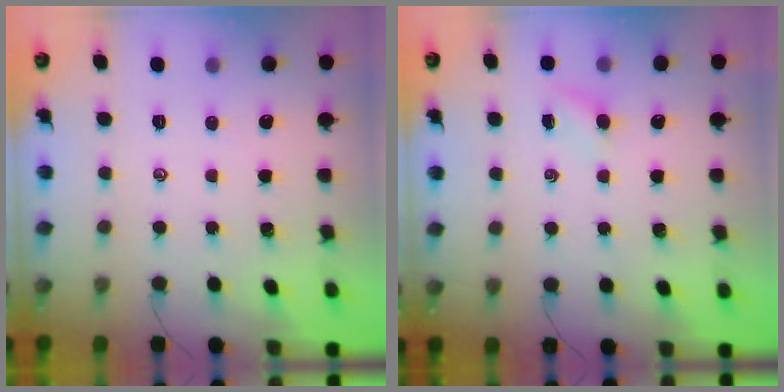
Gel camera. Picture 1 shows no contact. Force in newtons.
{"total": 3.6, "press": 3.5, "slide": 1.0}